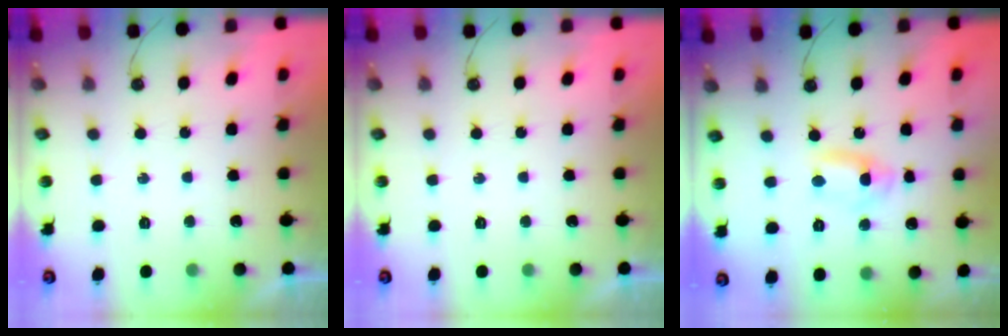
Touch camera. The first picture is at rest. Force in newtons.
{"total": 0.0}
{"total": 2.7, "press": 2.5, "slide": 1.2}